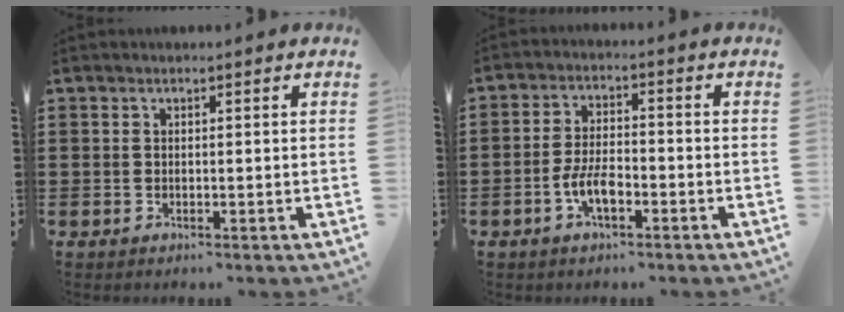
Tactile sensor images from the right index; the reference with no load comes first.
{"total": 5.0, "force": [-2.2, 2.2, 4.0], "torque": [-0.095, 0.001, -0.047]}